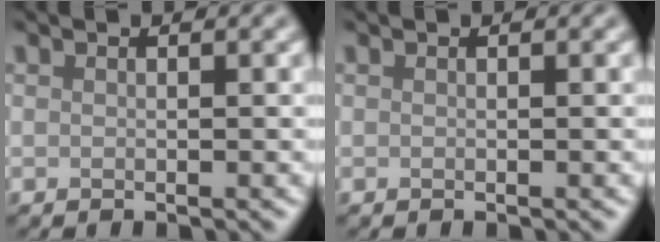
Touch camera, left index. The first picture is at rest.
{"total": 0.0}